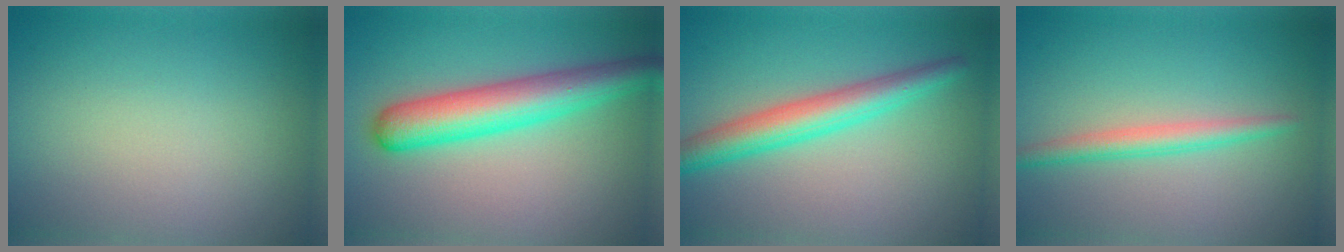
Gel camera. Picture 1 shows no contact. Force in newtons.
{"total": 6.3, "press": 6.3, "slide": 0.2}
{"total": 4.5, "press": 4.5, "slide": 0.1}
{"total": 2.3, "press": 2.3, "slide": 0.1}